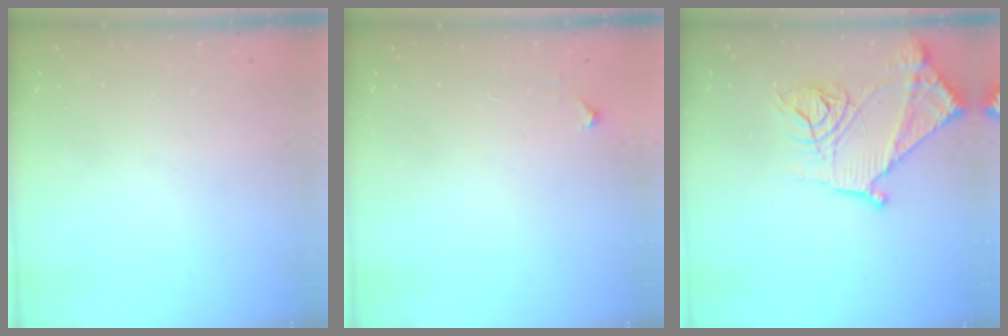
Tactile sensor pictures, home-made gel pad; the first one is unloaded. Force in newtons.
{"total": 3.3, "press": 3.2, "slide": 0.4}
{"total": 15.5, "press": 15.4, "slide": 1.4}